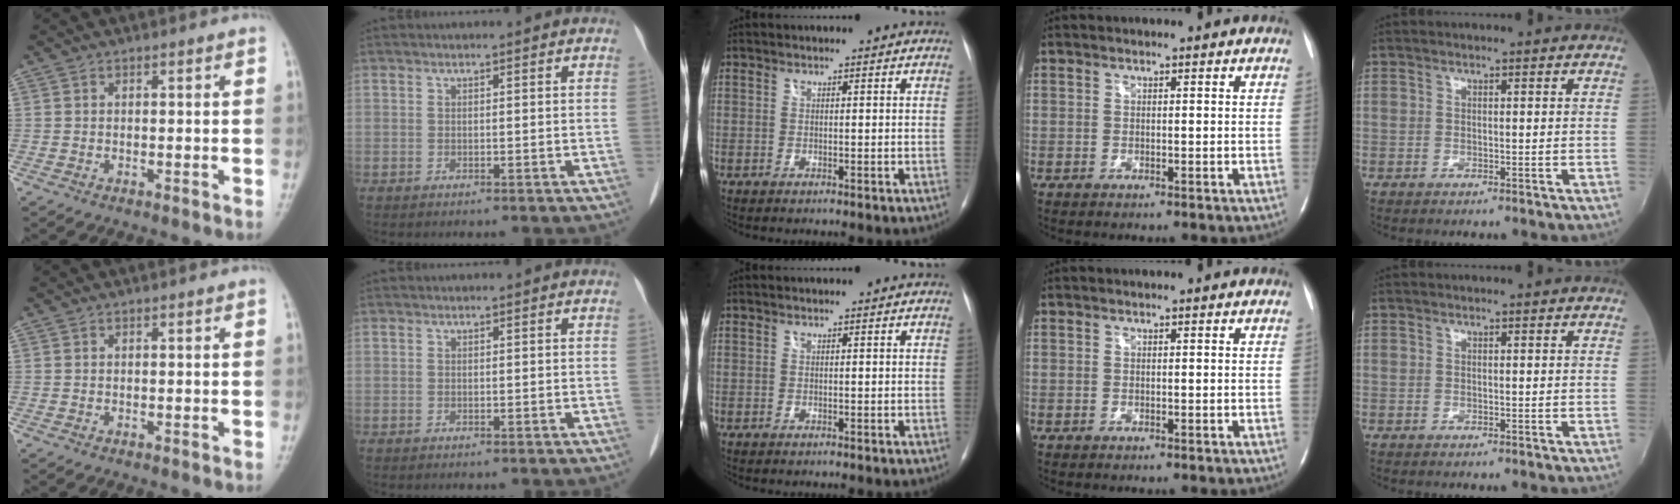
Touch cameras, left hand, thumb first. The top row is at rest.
{}